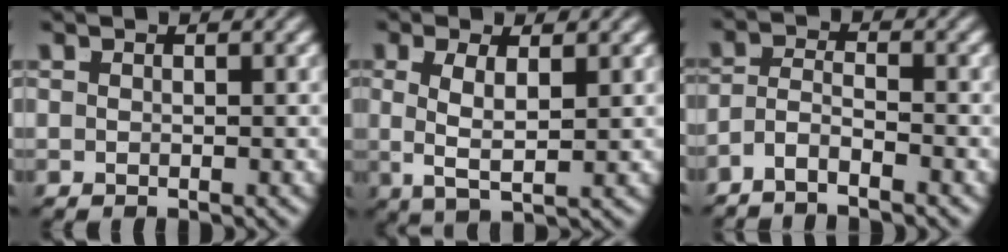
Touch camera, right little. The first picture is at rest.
{"total": 3.9, "force": [0.3, 1.7, 3.5], "torque": [-0.071, -0.009, 0.011]}
{"total": 4.1, "force": [-2.9, 2.3, 1.8], "torque": [-0.045, -0.022, -0.048]}